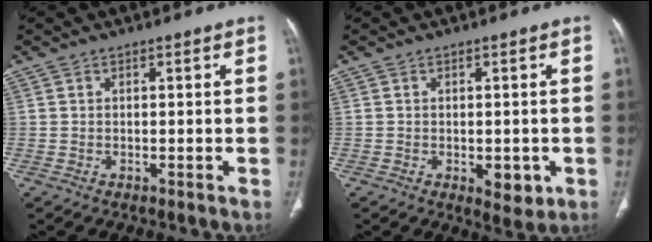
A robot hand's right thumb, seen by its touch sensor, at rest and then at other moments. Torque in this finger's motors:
{"motor_torque": [-0.02, 0.79, -0.17, 0.13, 0.15]}